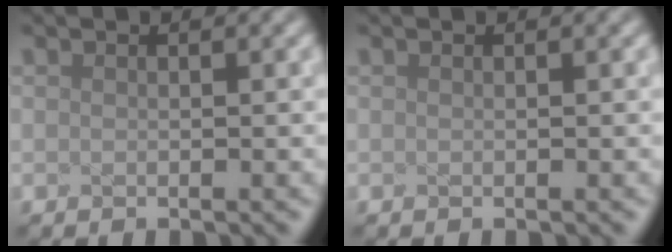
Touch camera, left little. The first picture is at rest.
{"total": 0.0}